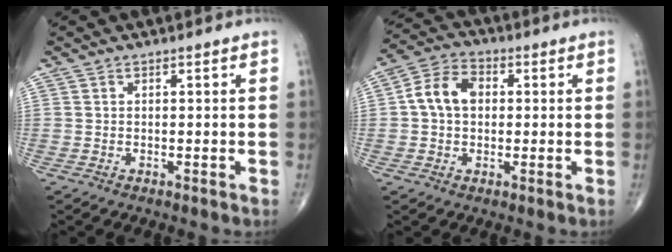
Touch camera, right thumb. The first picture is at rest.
{"total": 8.2, "force": [0.7, 6.0, 5.6], "torque": [-0.095, 0.023, 0.005]}